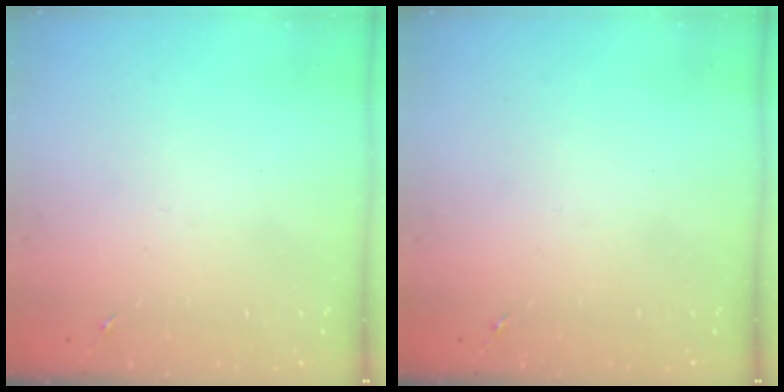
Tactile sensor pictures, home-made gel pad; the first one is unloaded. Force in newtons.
{"total": 0.0}